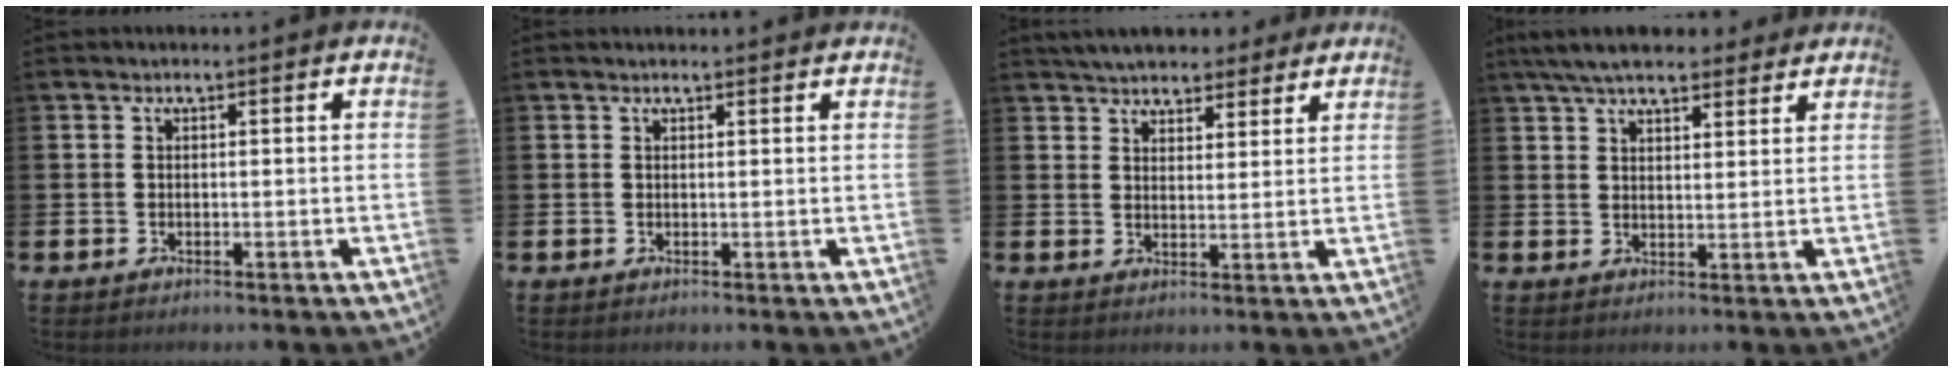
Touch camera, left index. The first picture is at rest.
{"total": 0.7, "force": [0.7, 0.0, 0.1], "torque": [0.013, -0.005, 0.010]}
{"total": 5.3, "force": [5.0, 1.5, 0.3], "torque": [-0.017, -0.026, 0.091]}
{"total": 6.6, "force": [6.1, 1.5, 2.1], "torque": [-0.052, -0.016, 0.112]}